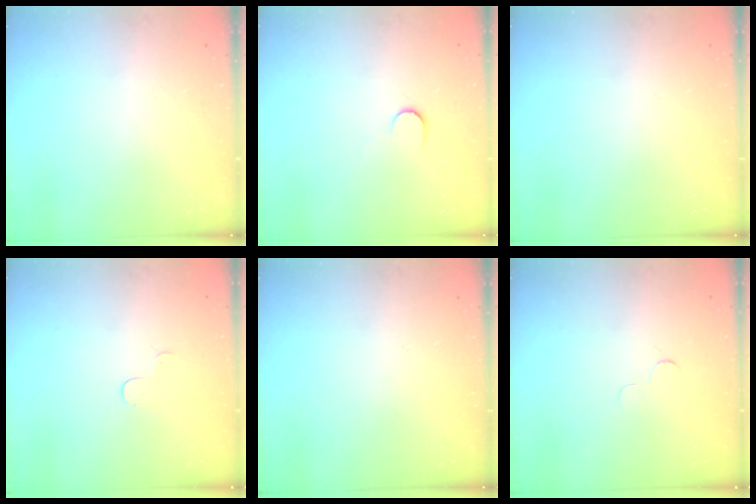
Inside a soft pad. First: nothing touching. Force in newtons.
{"total": 6.0, "press": 6.0, "slide": 0.5}
{"total": 0.0}
{"total": 3.4, "press": 3.4, "slide": 0.4}
{"total": 0.0}
{"total": 2.5, "press": 2.5, "slide": 0.2}